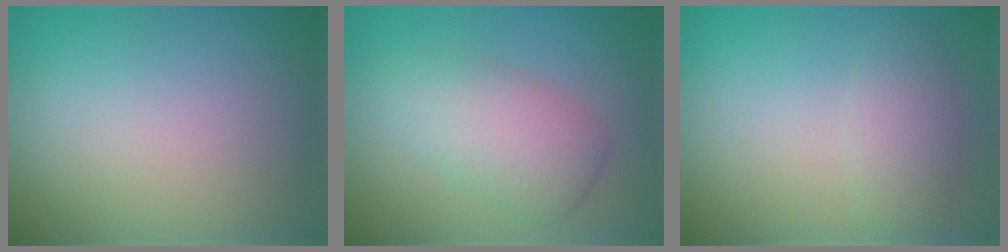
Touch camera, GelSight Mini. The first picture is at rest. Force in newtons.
{"total": 4.6, "press": 4.6, "slide": 0.0}
{"total": 2.5, "press": 2.5, "slide": 0.1}